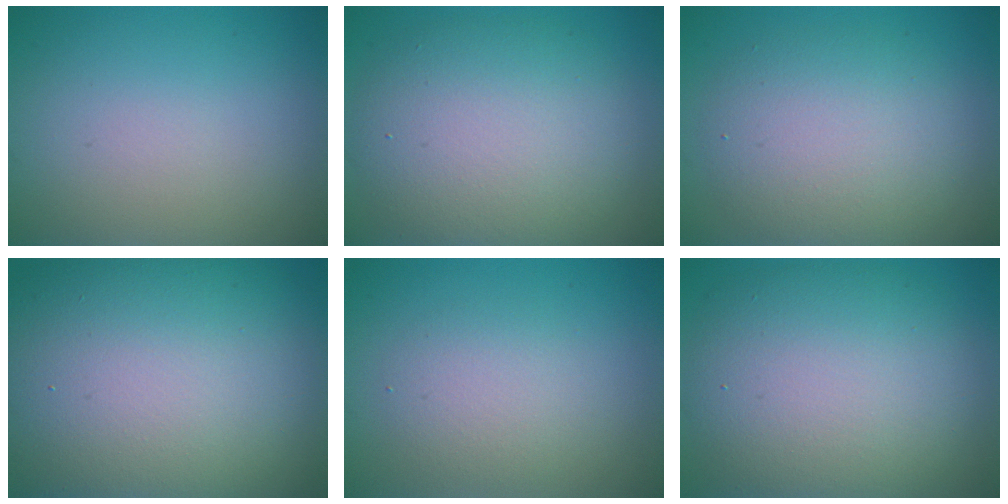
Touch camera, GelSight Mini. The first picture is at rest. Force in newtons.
{"total": 8.6, "press": 8.6, "slide": 0.5}
{"total": 5.5, "press": 5.5, "slide": 0.2}
{"total": 18.3, "press": 18.3, "slide": 0.7}
{"total": 2.7, "press": 2.7, "slide": 0.1}
{"total": 10.1, "press": 10.0, "slide": 1.1}